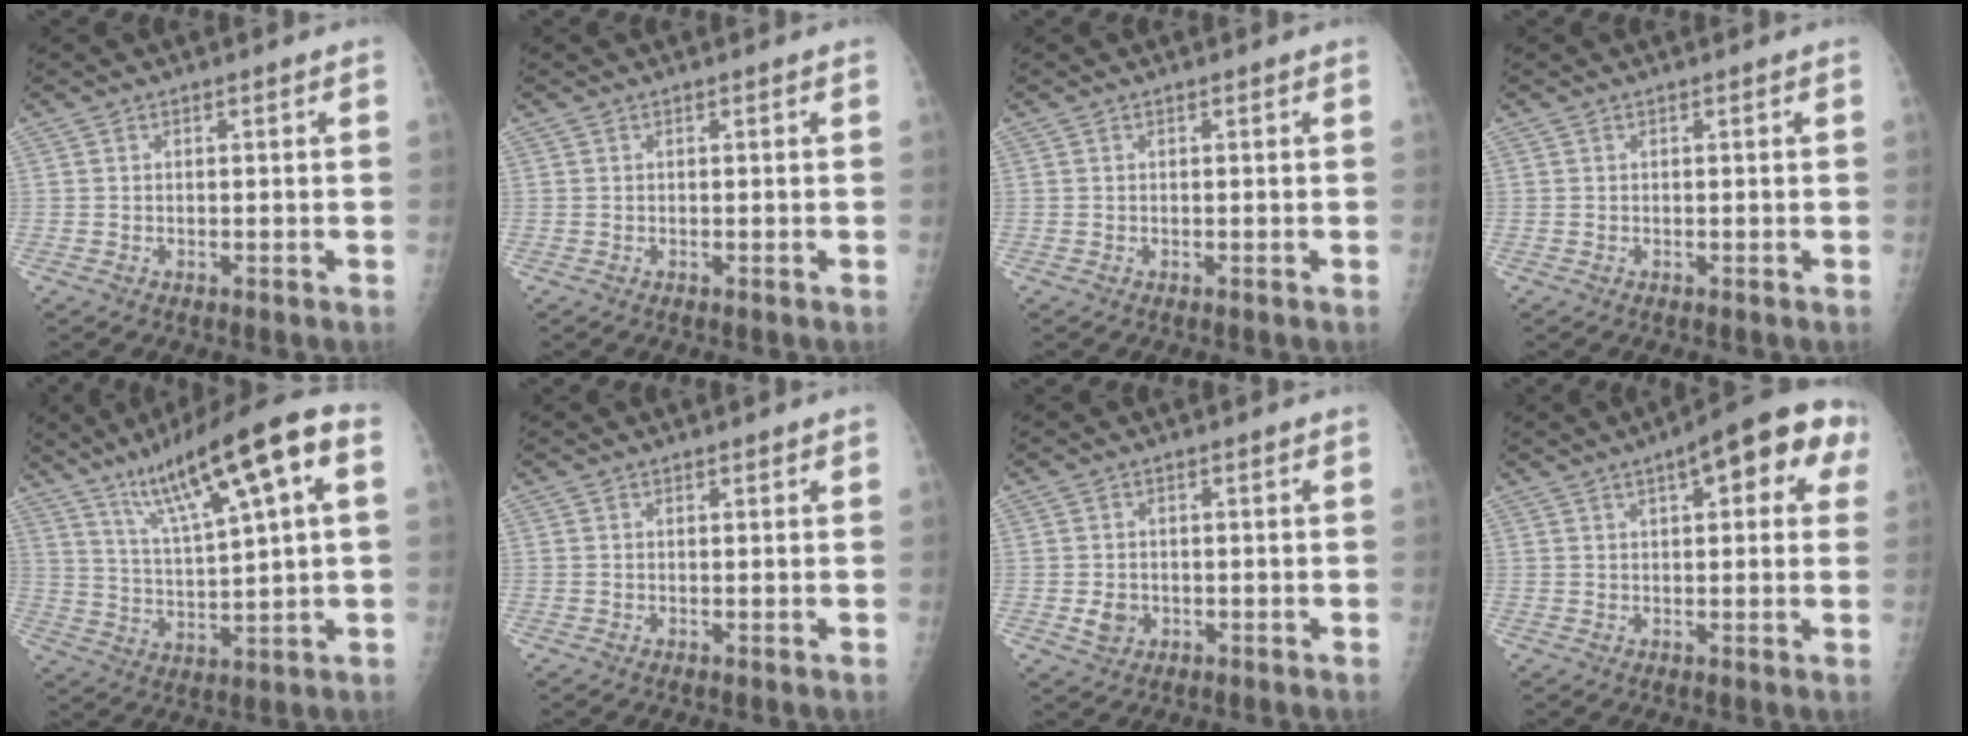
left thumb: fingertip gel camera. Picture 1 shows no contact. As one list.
[{"total": 0.0}, {"total": 0.0}, {"total": 0.0}, {"total": 17.9, "force": [7.7, 3.4, 15.8], "torque": [-0.248, 0.003, 0.133]}, {"total": 0.5, "force": [0.5, 0.2, 0.1], "torque": [0.002, -0.002, 0.005]}, {"total": 2.8, "force": [-0.5, 2.5, 1.2], "torque": [-0.013, 0.000, -0.003]}, {"total": 13.1, "force": [5.5, 4.7, 10.9], "torque": [-0.105, 0.014, 0.060]}]